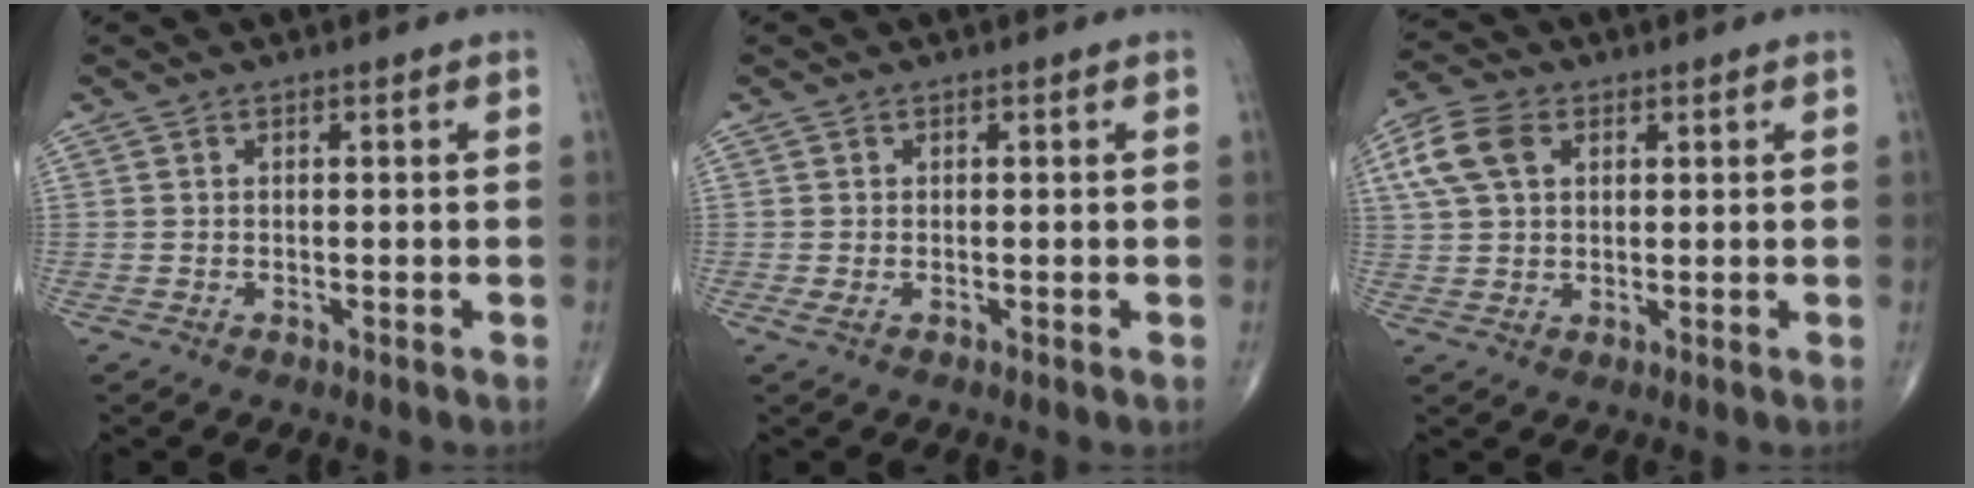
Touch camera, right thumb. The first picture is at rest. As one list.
[{"total": 0.8, "force": [-0.2, 0.4, 0.7], "torque": [-0.020, -0.004, -0.005]}, {"total": 8.3, "force": [2.8, 5.5, 5.6], "torque": [-0.118, 0.013, 0.053]}]